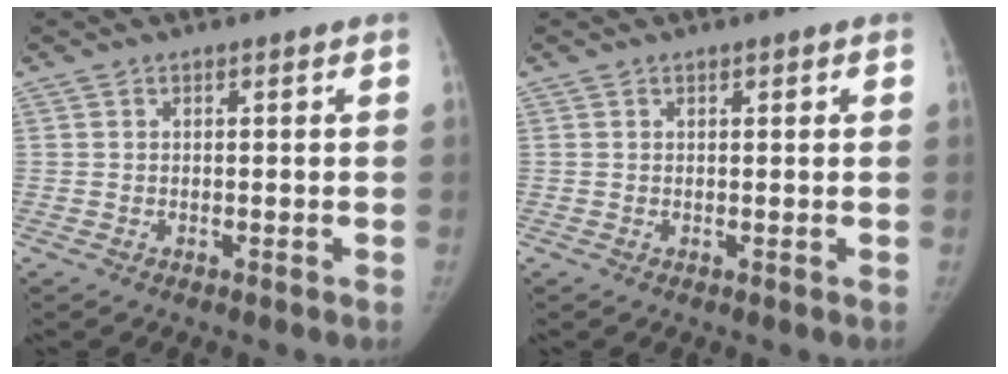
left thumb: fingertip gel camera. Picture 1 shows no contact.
{"total": 0.9, "force": [0.4, 0.4, 0.6], "torque": [-0.004, 0.000, 0.006]}